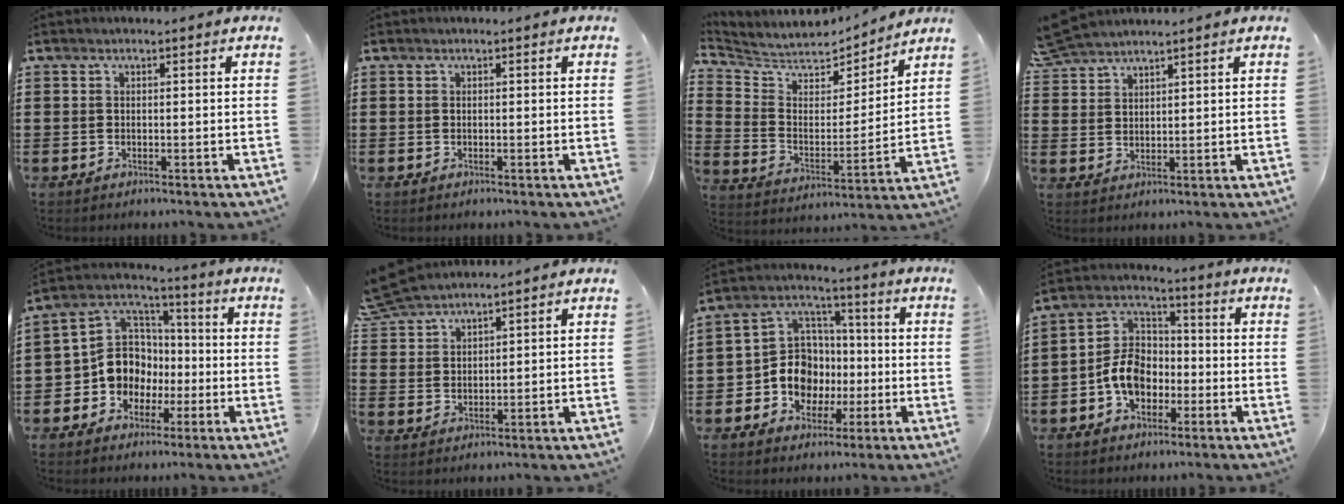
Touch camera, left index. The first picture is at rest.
{"total": 0.0}
{"total": 5.8, "force": [5.5, 1.7, 0.7], "torque": [-0.051, -0.047, 0.091]}
{"total": 4.3, "force": [4.1, 0.5, 1.0], "torque": [-0.034, -0.007, 0.079]}
{"total": 10.0, "force": [-2.4, 9.0, 3.5], "torque": [-0.115, 0.010, -0.047]}
{"total": 5.6, "force": [5.3, 1.1, 1.3], "torque": [-0.046, -0.011, 0.101]}
{"total": 9.8, "force": [-1.9, 8.9, 3.6], "torque": [-0.099, 0.011, -0.031]}
{"total": 8.2, "force": [-2.8, 6.0, 4.7], "torque": [-0.123, 0.014, -0.060]}